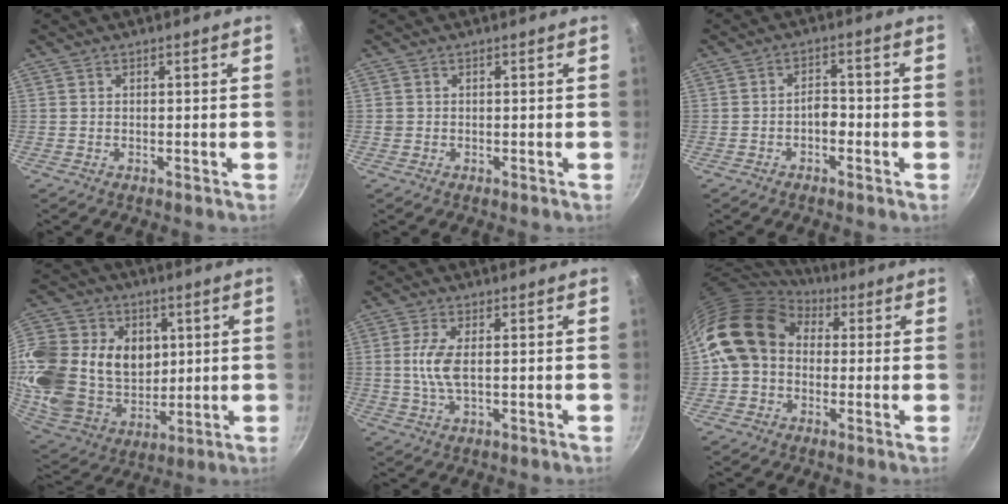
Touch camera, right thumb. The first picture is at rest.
{"total": 0.7, "force": [-0.1, 0.6, 0.1], "torque": [-0.002, 0.002, 0.000]}
{"total": 3.0, "force": [-1.4, 1.8, 2.0], "torque": [-0.018, 0.021, -0.024]}
{"total": 29.9, "force": [5.6, 23.3, 17.9], "torque": [-0.377, 0.007, 0.112]}
{"total": 5.9, "force": [0.3, 2.3, 5.4], "torque": [-0.124, 0.002, 0.004]}
{"total": 15.4, "force": [2.3, 12.1, 9.2], "torque": [-0.145, 0.031, 0.026]}